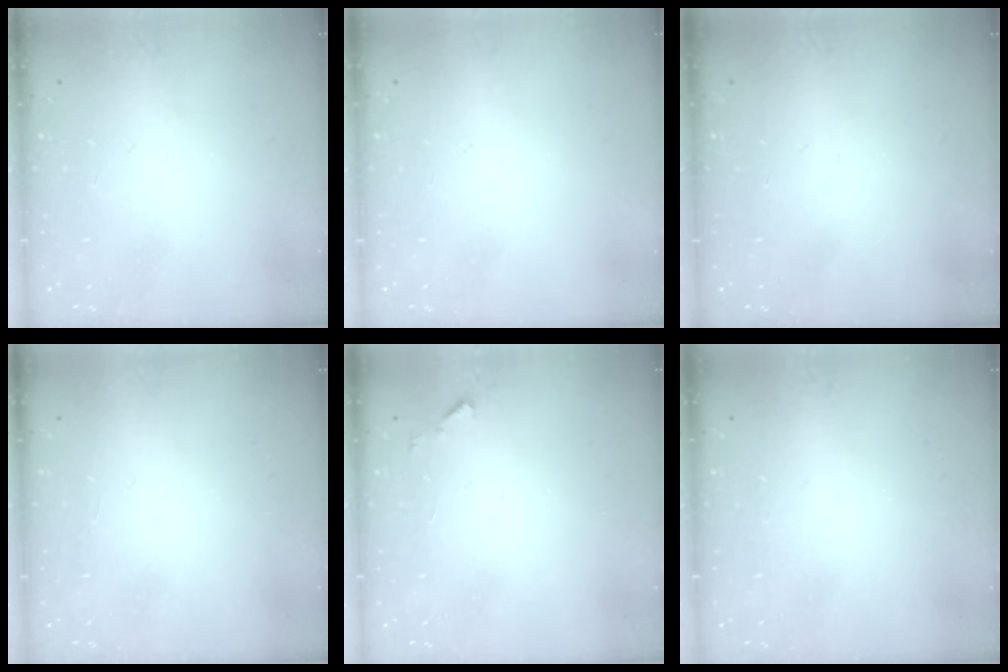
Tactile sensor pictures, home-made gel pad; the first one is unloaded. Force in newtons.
{"total": 0.0}
{"total": 0.0}
{"total": 1.7, "press": 1.6, "slide": 0.1}
{"total": 3.1, "press": 3.1, "slide": 0.2}
{"total": 0.0}